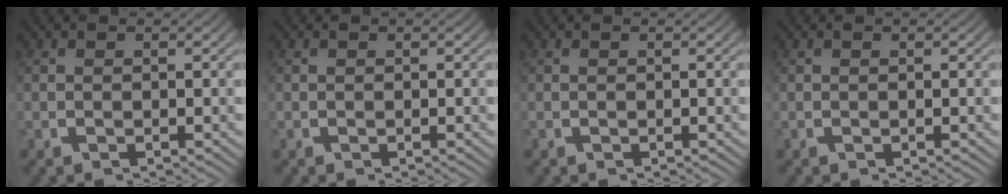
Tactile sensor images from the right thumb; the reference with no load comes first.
{"total": 0.0}
{"total": 0.0}
{"total": 0.0}